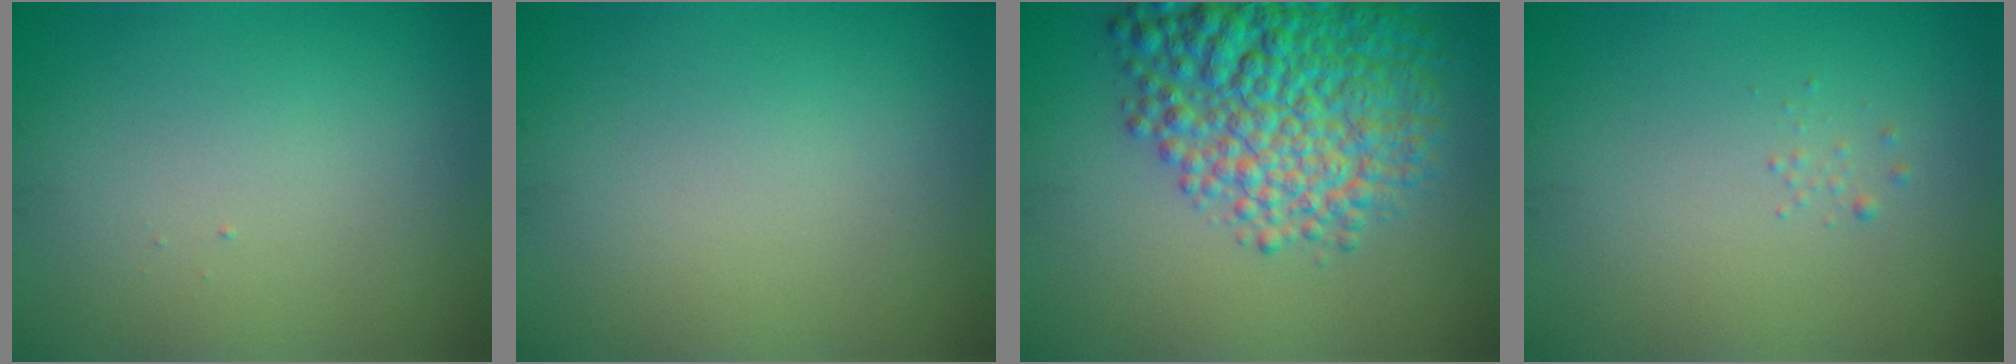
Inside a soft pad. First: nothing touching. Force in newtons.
{"total": 0.0}
{"total": 8.9, "press": 8.9, "slide": 0.3}
{"total": 0.7, "press": 0.7, "slide": 0.1}